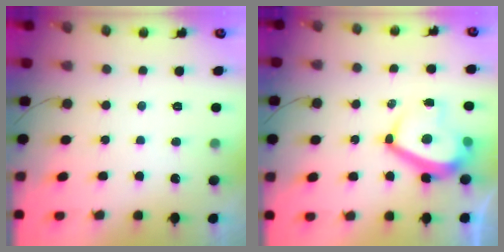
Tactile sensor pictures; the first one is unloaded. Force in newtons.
{"total": 11.9, "press": 11.7, "slide": 2.0}